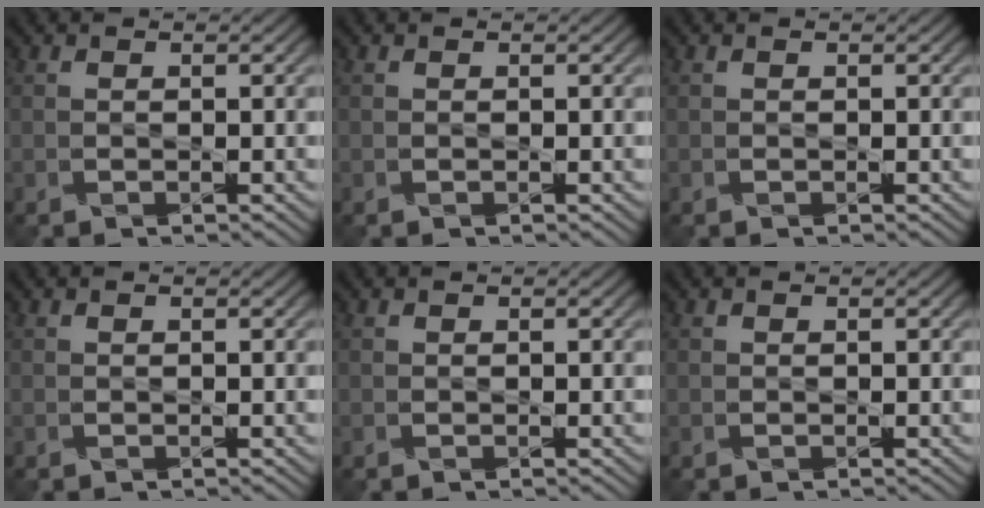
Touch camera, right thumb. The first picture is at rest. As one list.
[{"total": 0.0}, {"total": 0.0}, {"total": 0.0}, {"total": 0.0}, {"total": 0.0}]